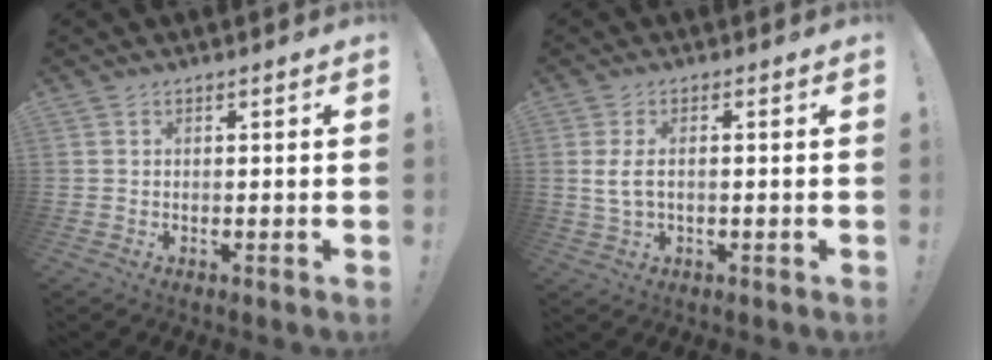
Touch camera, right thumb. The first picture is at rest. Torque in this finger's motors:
{"motor_torque": [0.03, 0.19, 0.43, -0.02, 0.12]}